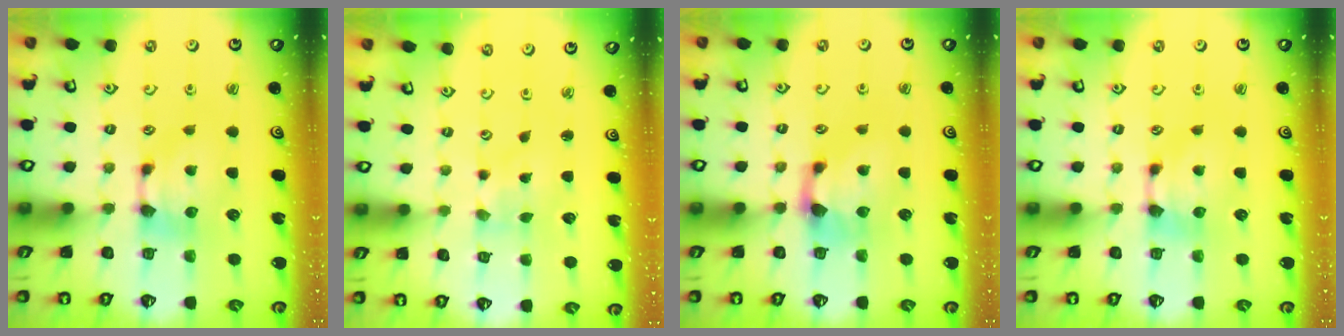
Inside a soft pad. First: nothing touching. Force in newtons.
{"total": 4.7, "press": 4.6, "slide": 0.6}
{"total": 2.2, "press": 2.1, "slide": 0.9}
{"total": 0.0}